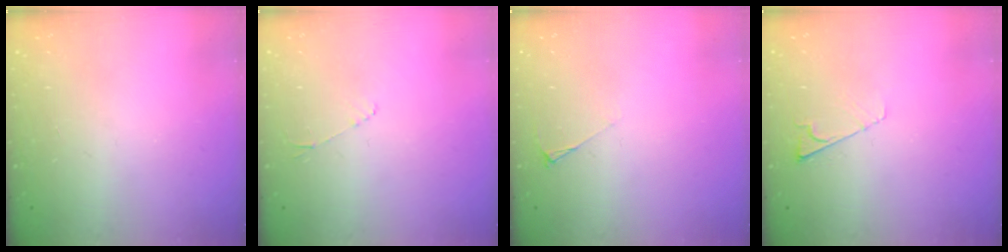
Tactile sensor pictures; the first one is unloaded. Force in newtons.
{"total": 4.0, "press": 4.0, "slide": 0.6}
{"total": 3.6, "press": 3.5, "slide": 0.5}
{"total": 5.7, "press": 5.6, "slide": 0.7}